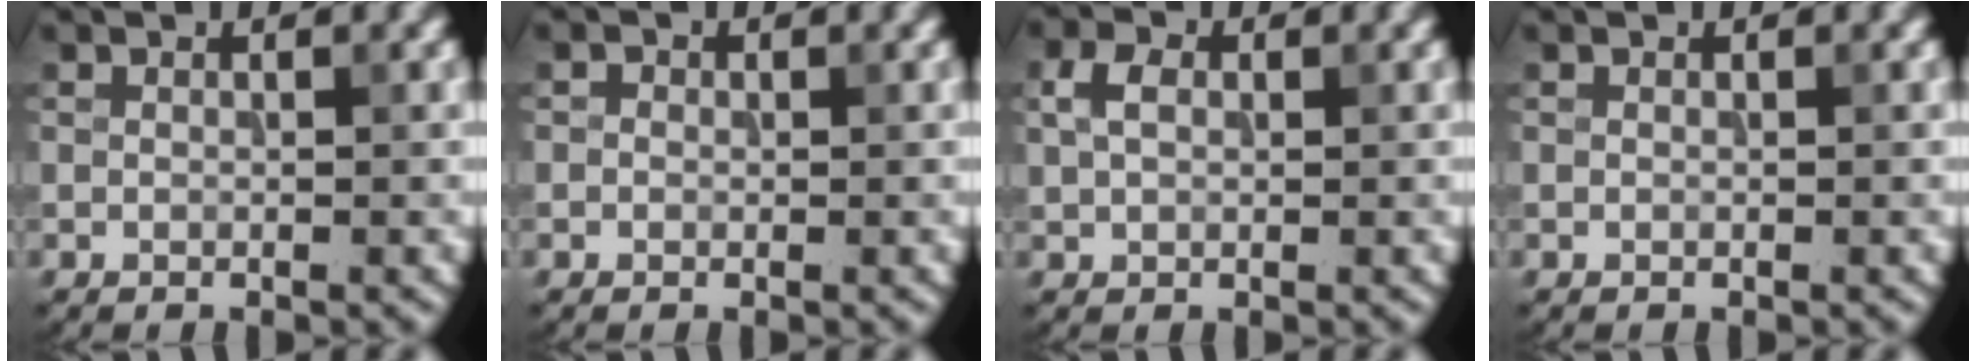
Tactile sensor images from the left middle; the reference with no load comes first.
{"total": 0.6, "force": [0.1, 0.6, 0.2], "torque": [0.000, -0.007, -0.004]}
{"total": 2.5, "force": [0.7, 1.8, 1.6], "torque": [-0.036, 0.007, 0.010]}
{"total": 0.0}